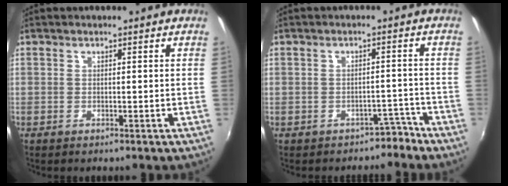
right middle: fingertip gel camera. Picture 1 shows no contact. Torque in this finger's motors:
{"motor_torque": [-1.03, -0.09, -0.30, -0.12]}